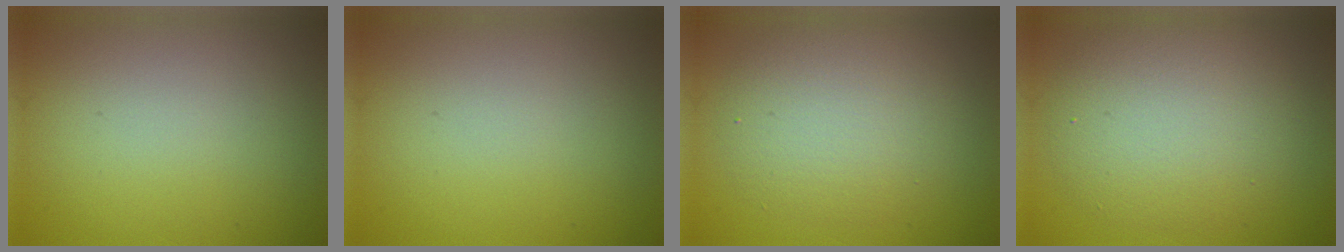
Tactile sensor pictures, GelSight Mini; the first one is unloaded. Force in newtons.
{"total": 0.0}
{"total": 4.8, "press": 4.8, "slide": 0.3}
{"total": 6.3, "press": 6.3, "slide": 0.4}